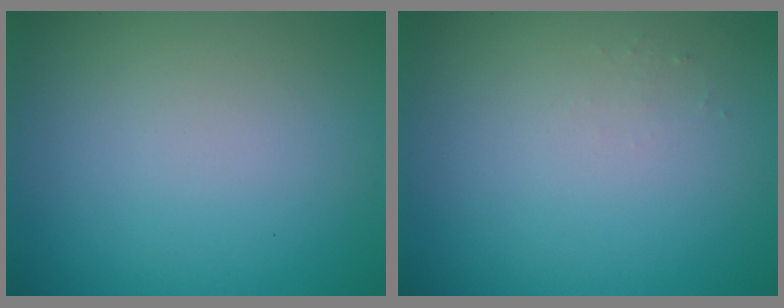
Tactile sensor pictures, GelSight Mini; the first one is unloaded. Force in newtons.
{"total": 0.5, "press": 0.5, "slide": 0.2}